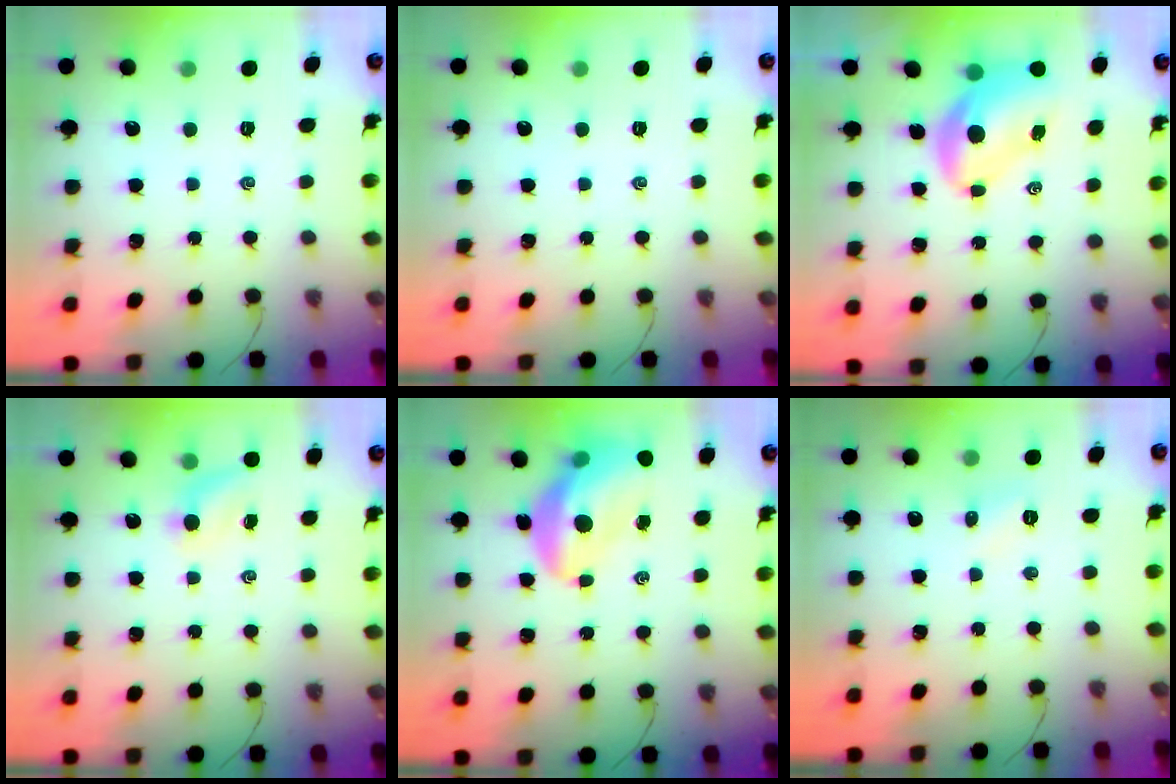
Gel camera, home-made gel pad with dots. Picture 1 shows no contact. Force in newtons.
{"total": 0.0}
{"total": 10.3, "press": 10.0, "slide": 2.6}
{"total": 4.0, "press": 3.8, "slide": 1.3}
{"total": 13.4, "press": 12.8, "slide": 3.9}
{"total": 5.1, "press": 4.9, "slide": 1.6}